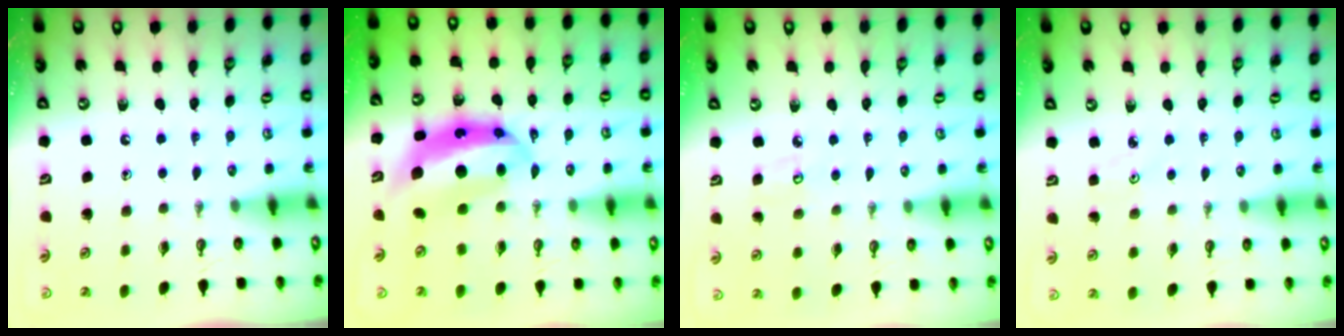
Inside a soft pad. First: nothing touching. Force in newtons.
{"total": 10.3, "press": 10.3, "slide": 1.1}
{"total": 4.9, "press": 4.9, "slide": 0.4}
{"total": 2.2, "press": 2.1, "slide": 0.3}